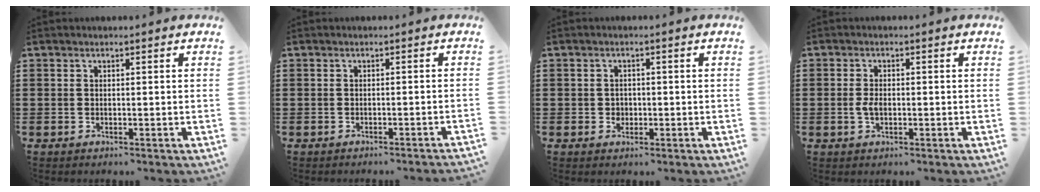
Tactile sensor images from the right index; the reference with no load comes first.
{"total": 1.0, "force": [-0.9, -0.2, 0.4], "torque": [-0.008, -0.001, -0.018]}
{"total": 1.4, "force": [-0.2, 1.4, 0.4], "torque": [-0.013, 0.004, -0.006]}
{"total": 2.3, "force": [-0.3, 1.2, 1.9], "torque": [-0.045, 0.001, -0.008]}